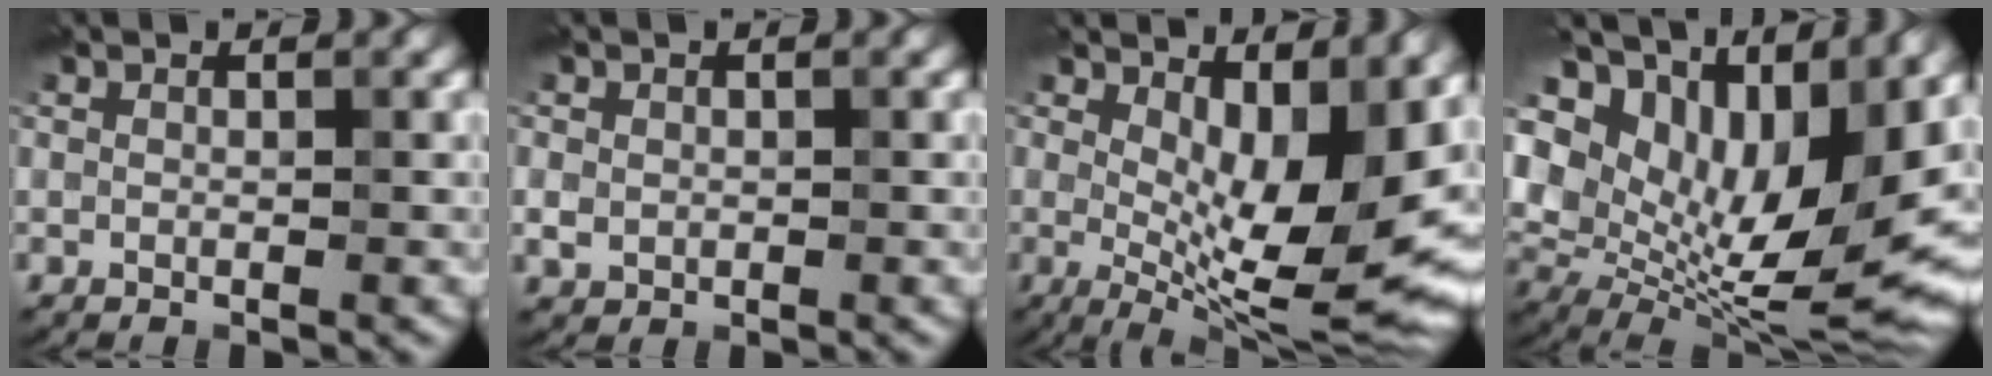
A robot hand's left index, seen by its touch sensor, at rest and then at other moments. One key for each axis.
{"total": 1.3, "fx": 0.0, "fy": 1.2, "fz": 0.4, "tx": -0.009, "ty": -0.001, "tz": 0.002}
{"total": 12.0, "fx": 1.5, "fy": 4.7, "fz": 10.9, "tx": -0.150, "ty": -0.021, "tz": 0.025}
{"total": 14.2, "fx": 5.7, "fy": 6.8, "fz": 11.1, "tx": -0.189, "ty": 0.005, "tz": 0.112}